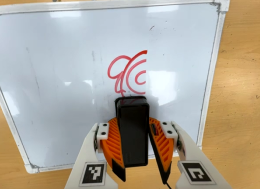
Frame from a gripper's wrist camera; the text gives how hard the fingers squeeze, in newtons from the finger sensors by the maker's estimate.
{"total": 11.5, "left": 11.1, "right": 11.8}